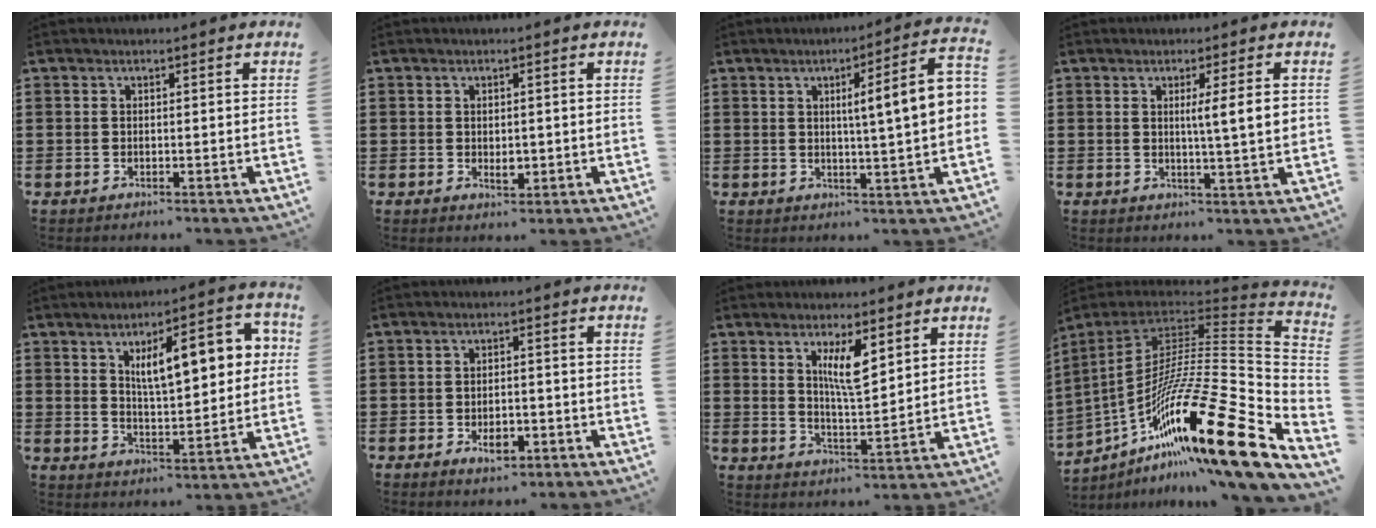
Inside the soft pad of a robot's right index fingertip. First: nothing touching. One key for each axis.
{"total": 2.1, "fx": -0.1, "fy": 1.2, "fz": 1.7, "tx": -0.024, "ty": 0.000, "tz": -0.004}
{"total": 7.9, "fx": 1.0, "fy": 0.3, "fz": 7.8, "tx": -0.127, "ty": -0.010, "tz": 0.008}
{"total": 5.6, "fx": 1.0, "fy": 0.0, "fz": 5.5, "tx": -0.097, "ty": -0.007, "tz": 0.011}
{"total": 10.2, "fx": 3.3, "fy": 3.7, "fz": 8.9, "tx": -0.142, "ty": -0.003, "tz": 0.049}
{"total": 3.6, "fx": -1.8, "fy": 1.7, "fz": 2.6, "tx": -0.045, "ty": 0.004, "tz": -0.033}
{"total": 6.3, "fx": 3.1, "fy": 1.6, "fz": 5.2, "tx": -0.103, "ty": 0.000, "tz": 0.050}
{"total": 23.5, "fx": -12.2, "fy": 3.8, "fz": 19.7, "tx": -0.346, "ty": -0.005, "tz": -0.224}